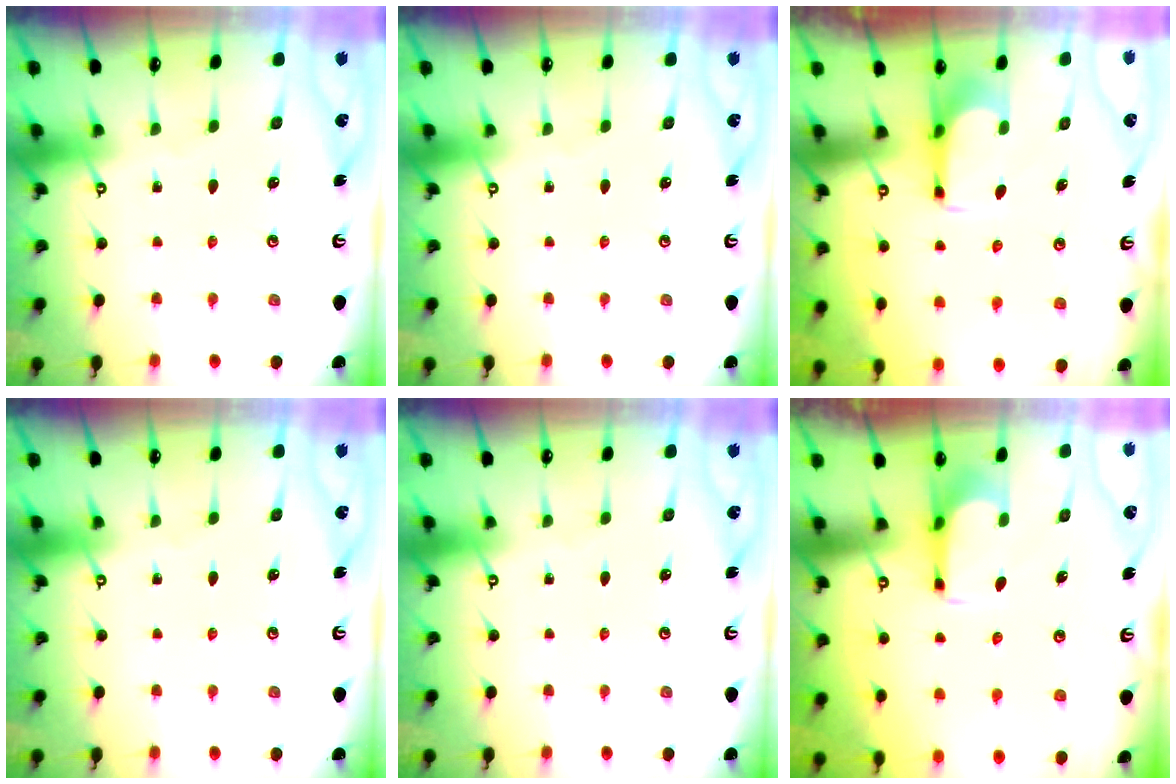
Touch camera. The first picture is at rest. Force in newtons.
{"total": 0.0}
{"total": 1.5, "press": 1.4, "slide": 0.5}
{"total": 0.0}
{"total": 0.0}
{"total": 1.7, "press": 1.7, "slide": 0.4}